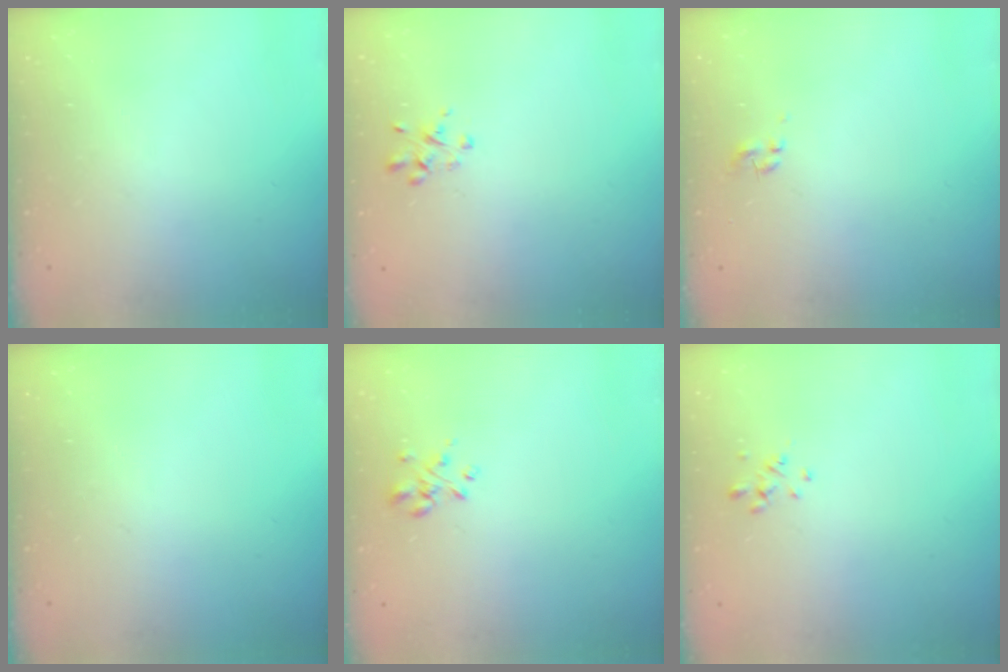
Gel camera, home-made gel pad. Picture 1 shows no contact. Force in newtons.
{"total": 1.8, "press": 1.8, "slide": 0.5}
{"total": 0.0}
{"total": 0.0}
{"total": 1.9, "press": 1.8, "slide": 0.6}
{"total": 1.0, "press": 0.7, "slide": 0.6}